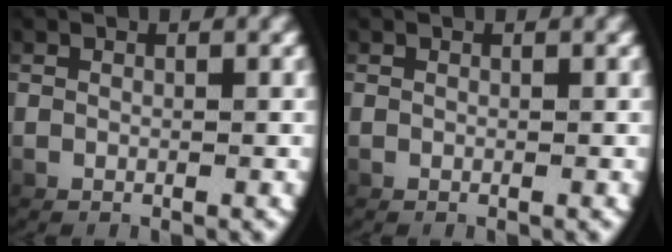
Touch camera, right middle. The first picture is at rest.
{"total": 0.0}